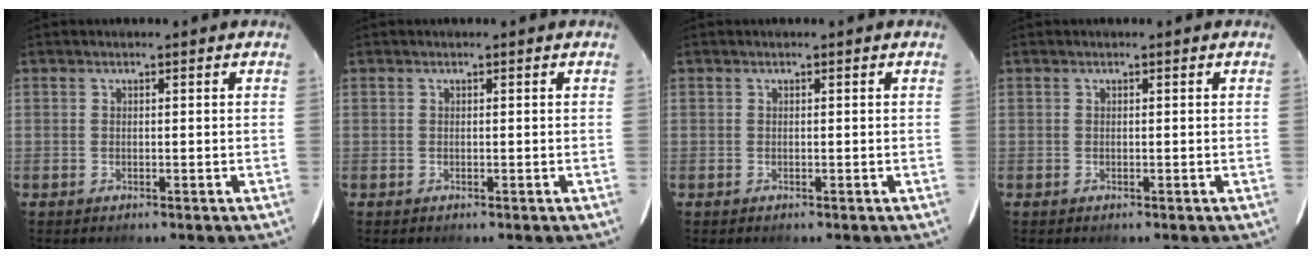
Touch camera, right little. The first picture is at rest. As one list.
[{"total": 0.0}, {"total": 0.0}, {"total": 0.0}]